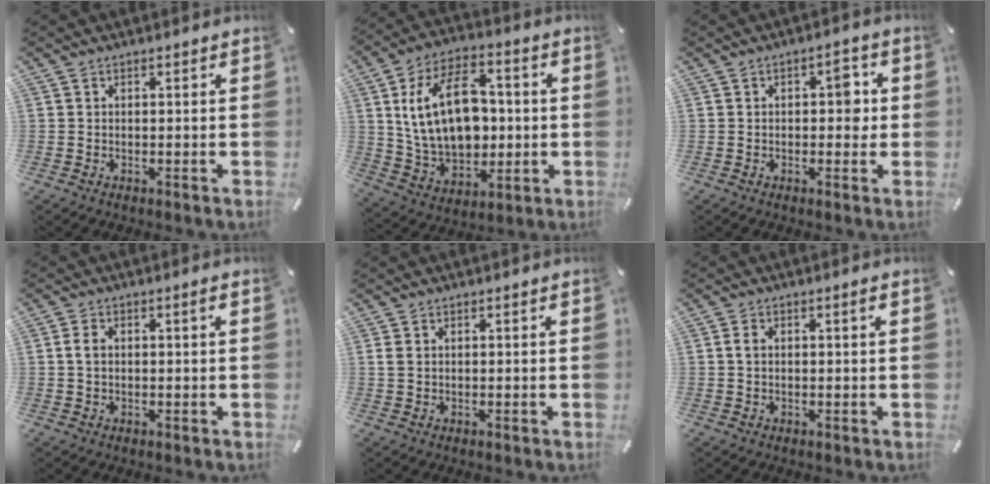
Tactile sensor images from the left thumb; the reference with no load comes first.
{"total": 19.3, "force": [1.6, 13.4, 13.8], "torque": [-0.259, 0.011, 0.032]}
{"total": 4.8, "force": [0.3, 2.8, 3.8], "torque": [-0.035, -0.001, -0.006]}
{"total": 3.3, "force": [0.4, 1.6, 2.9], "torque": [-0.057, 0.010, 0.004]}
{"total": 1.5, "force": [0.3, 1.0, 1.0], "torque": [-0.020, 0.005, 0.005]}
{"total": 2.7, "force": [0.5, 1.2, 2.4], "torque": [-0.047, 0.009, 0.004]}